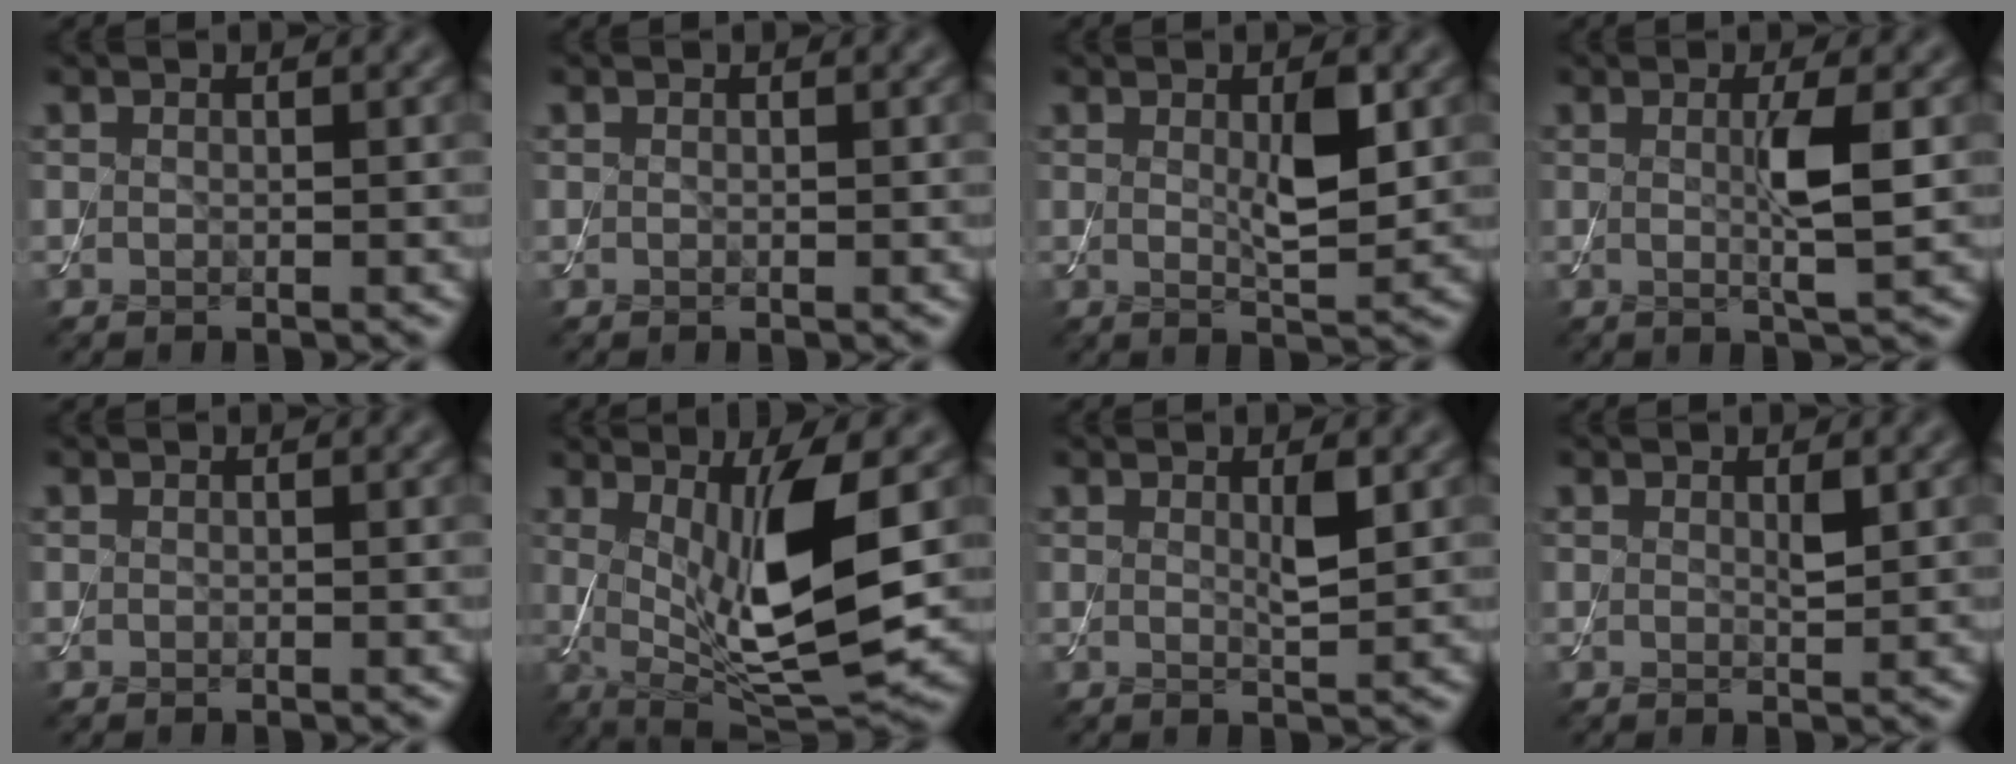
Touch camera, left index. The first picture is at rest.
{"total": 0.0}
{"total": 3.9, "force": [0.8, 1.0, 3.7], "torque": [-0.064, -0.007, 0.016]}
{"total": 3.7, "force": [0.2, 0.4, 3.7], "torque": [-0.068, -0.005, 0.003]}
{"total": 0.0}
{"total": 10.3, "force": [1.4, 2.7, 9.8], "torque": [-0.167, -0.018, 0.034]}
{"total": 2.0, "force": [0.7, 0.3, 1.9], "torque": [-0.032, -0.005, 0.010]}
{"total": 1.1, "force": [0.5, 0.2, 1.0], "torque": [-0.018, -0.004, 0.008]}